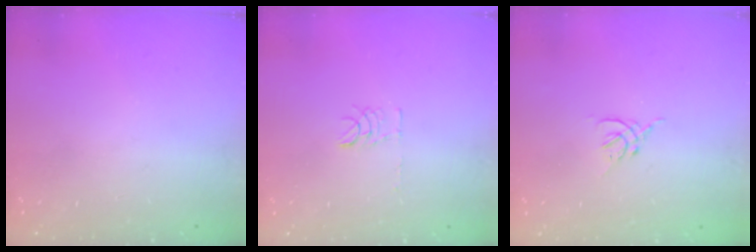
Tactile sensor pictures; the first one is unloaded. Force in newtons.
{"total": 5.3, "press": 5.3, "slide": 0.3}
{"total": 1.6, "press": 1.5, "slide": 0.6}